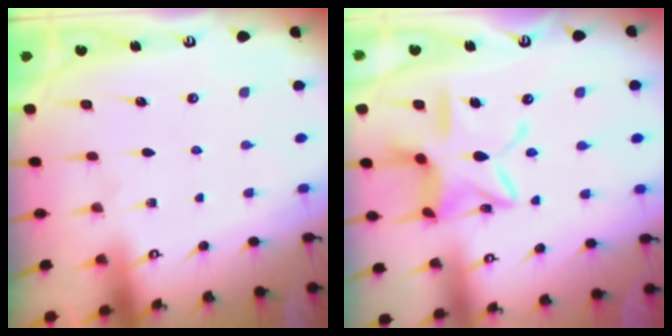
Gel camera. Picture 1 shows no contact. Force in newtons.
{"total": 14.4, "press": 14.4, "slide": 1.2}